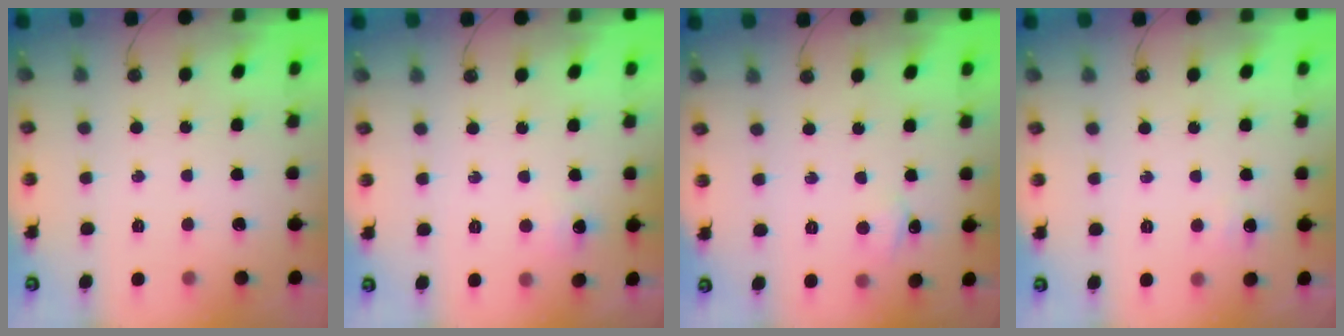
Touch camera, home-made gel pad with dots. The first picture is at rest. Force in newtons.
{"total": 4.4, "press": 4.4, "slide": 0.6}
{"total": 3.5, "press": 3.4, "slide": 0.6}
{"total": 4.5, "press": 4.4, "slide": 1.1}